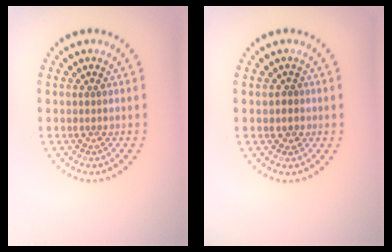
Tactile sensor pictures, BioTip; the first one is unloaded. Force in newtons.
{"total": 0.6, "press": 0.5, "slide": 0.3}